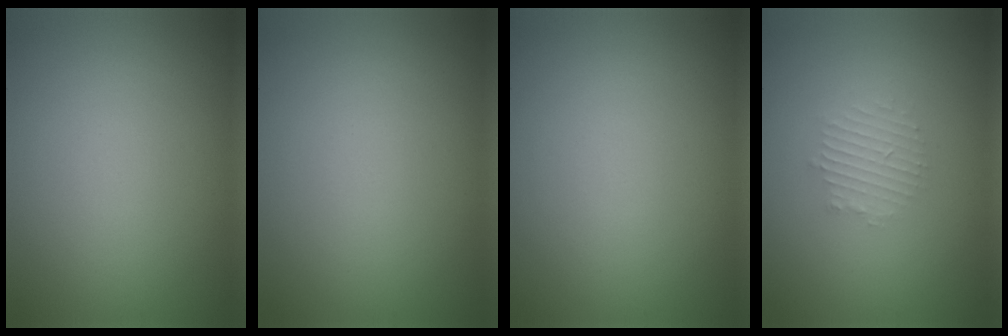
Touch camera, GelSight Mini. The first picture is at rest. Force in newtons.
{"total": 0.0}
{"total": 0.0}
{"total": 1.8, "press": 1.7, "slide": 0.4}